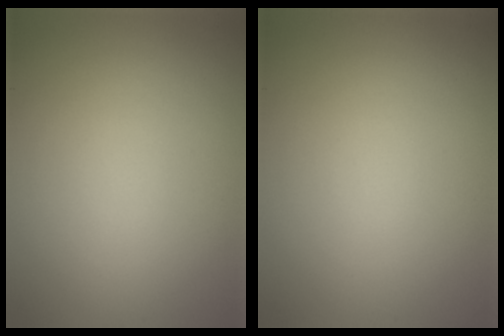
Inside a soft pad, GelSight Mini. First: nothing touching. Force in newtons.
{"total": 0.0}